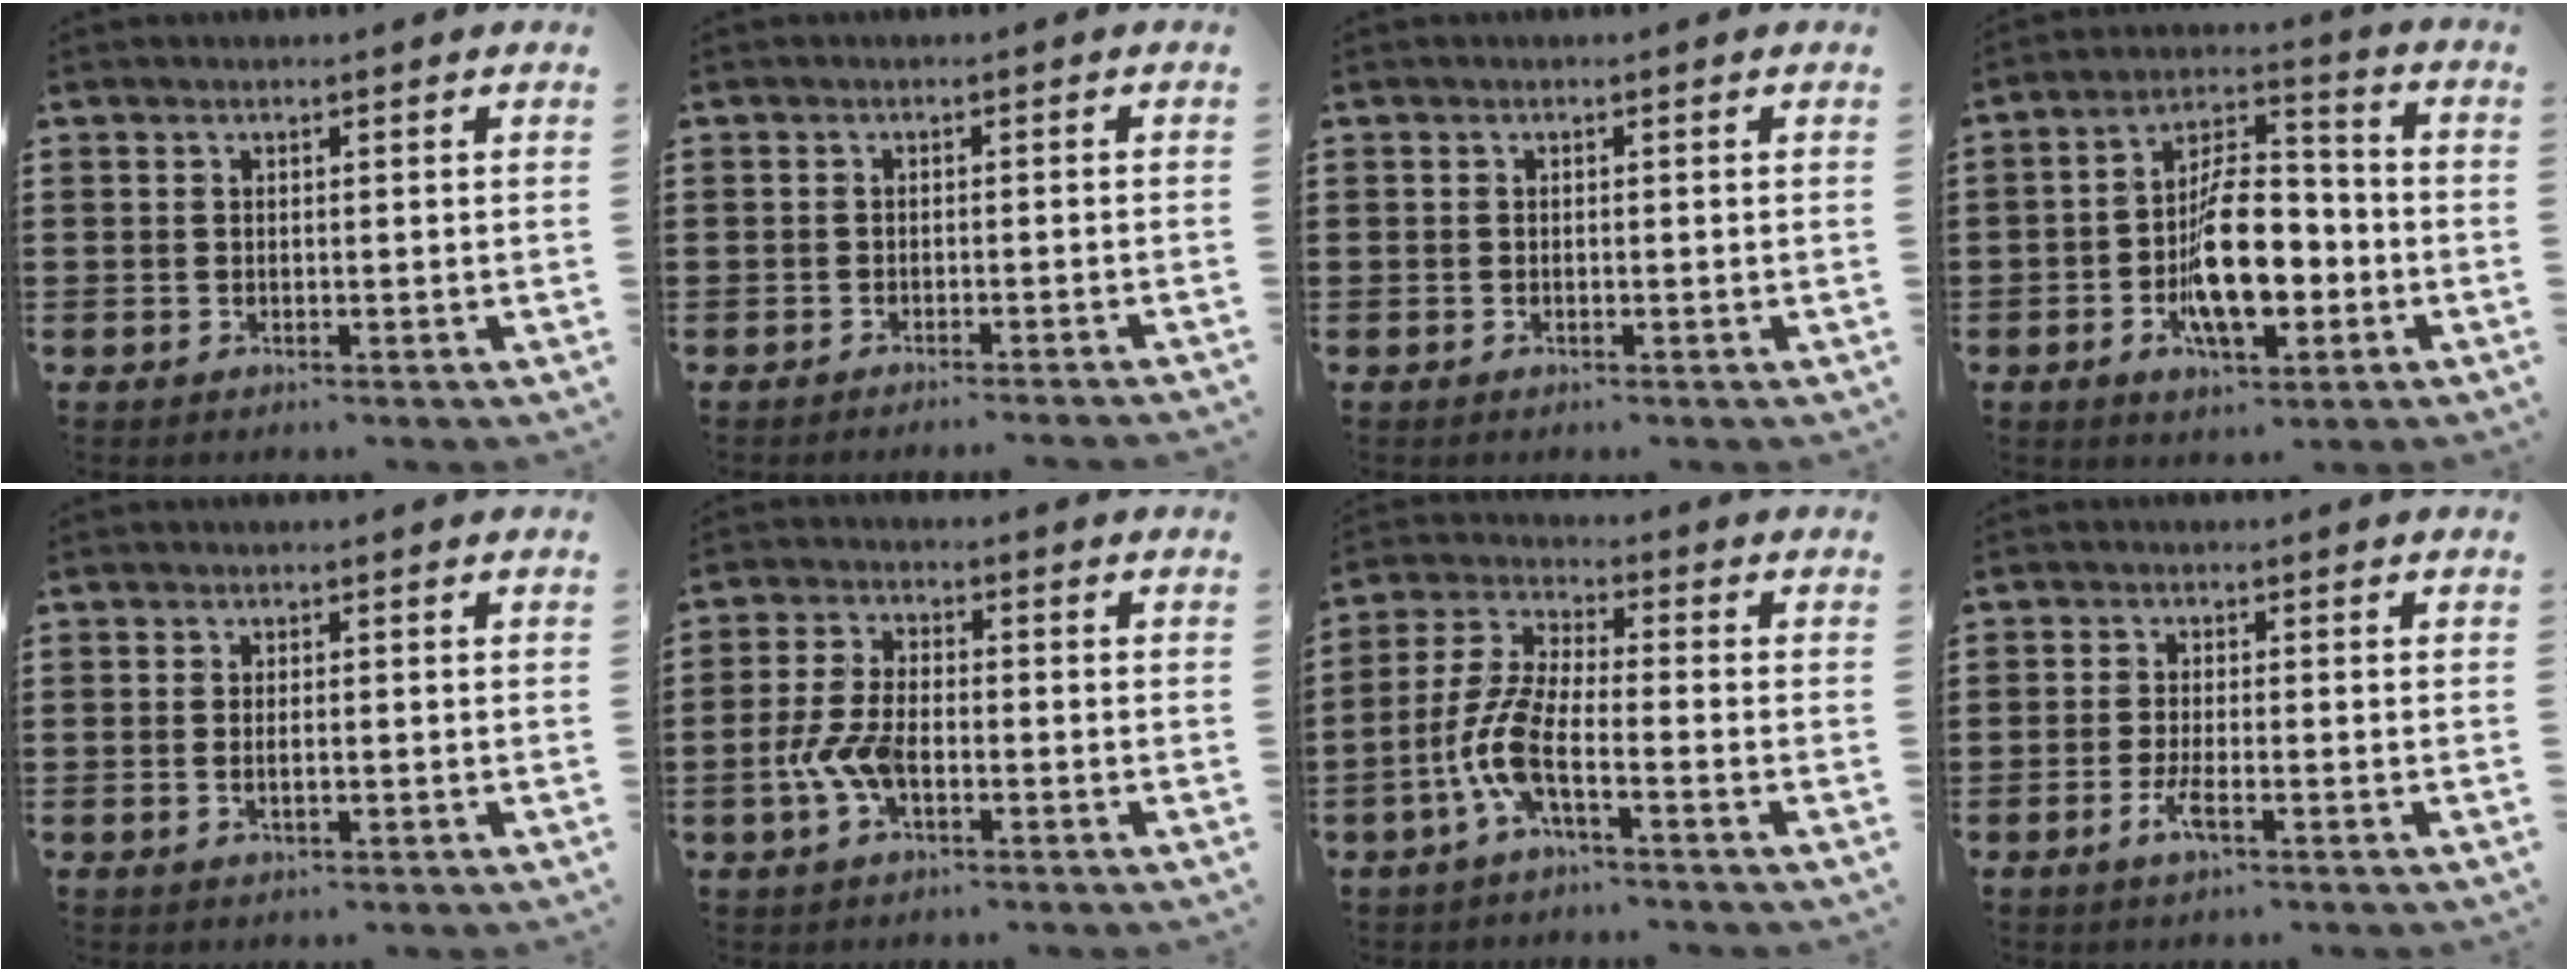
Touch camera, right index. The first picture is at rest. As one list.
[{"total": 1.7, "force": [-1.5, -0.6, 0.3], "torque": [-0.005, 0.001, -0.030]}, {"total": 0.0}, {"total": 12.6, "force": [-3.5, 6.0, 10.5], "torque": [-0.192, 0.001, -0.063]}, {"total": 1.6, "force": [-0.1, 0.6, 1.5], "torque": [-0.027, 0.003, -0.003]}, {"total": 6.1, "force": [-2.1, 2.9, 5.0], "torque": [-0.125, -0.006, -0.046]}, {"total": 8.0, "force": [-3.4, 2.0, 6.9], "torque": [-0.178, -0.016, -0.072]}, {"total": 3.2, "force": [-1.6, 0.6, 2.7], "torque": [-0.056, -0.005, -0.033]}]